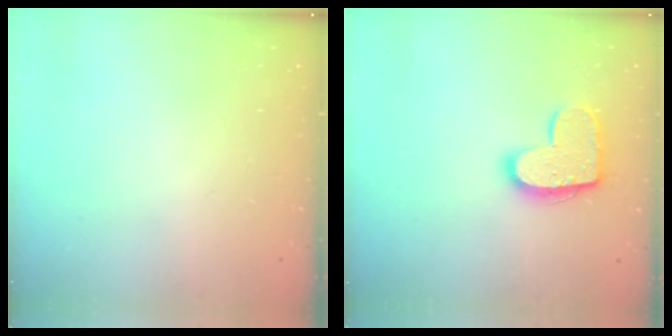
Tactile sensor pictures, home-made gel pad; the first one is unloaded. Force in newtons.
{"total": 13.7, "press": 13.7, "slide": 0.6}